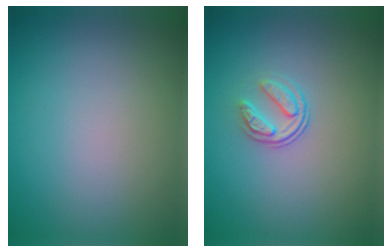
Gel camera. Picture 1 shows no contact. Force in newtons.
{"total": 1.9, "press": 1.3, "slide": 1.4}